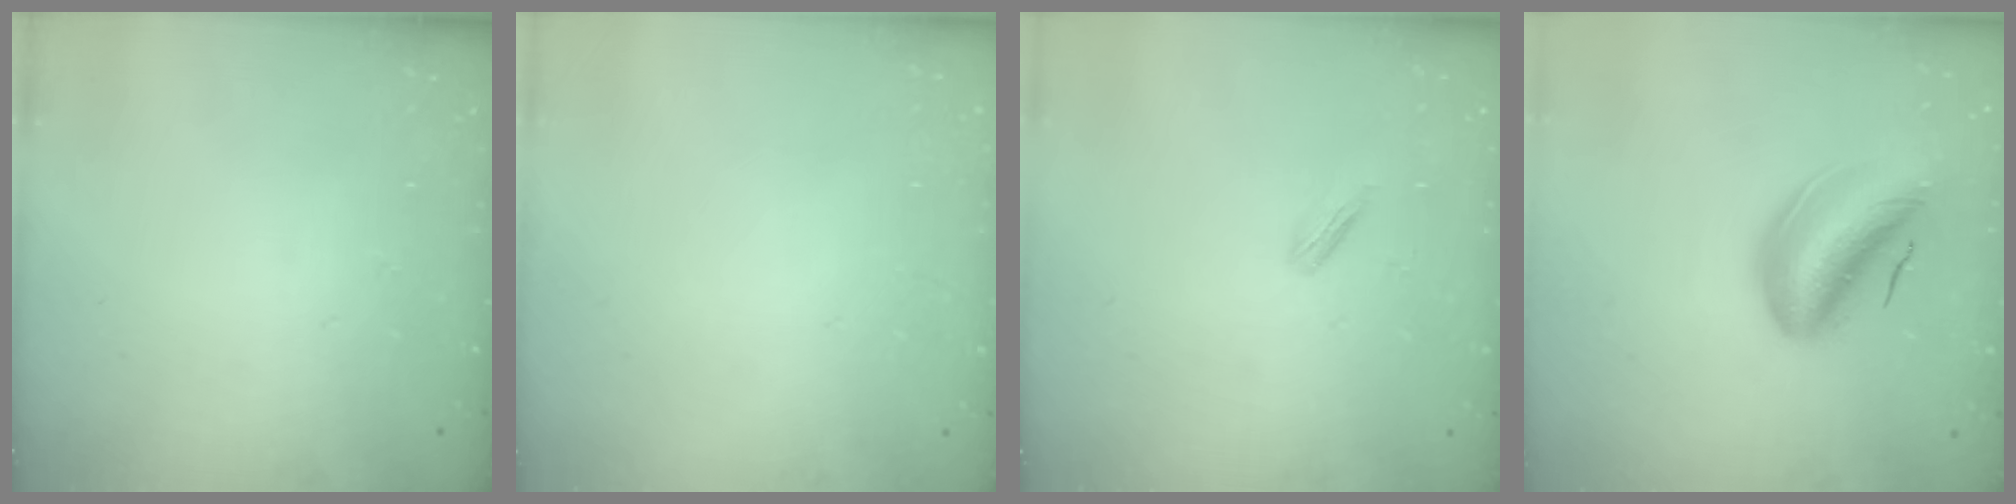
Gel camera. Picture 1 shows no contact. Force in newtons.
{"total": 2.2, "press": 2.2, "slide": 0.1}
{"total": 2.2, "press": 2.2, "slide": 0.5}
{"total": 9.5, "press": 9.1, "slide": 2.7}